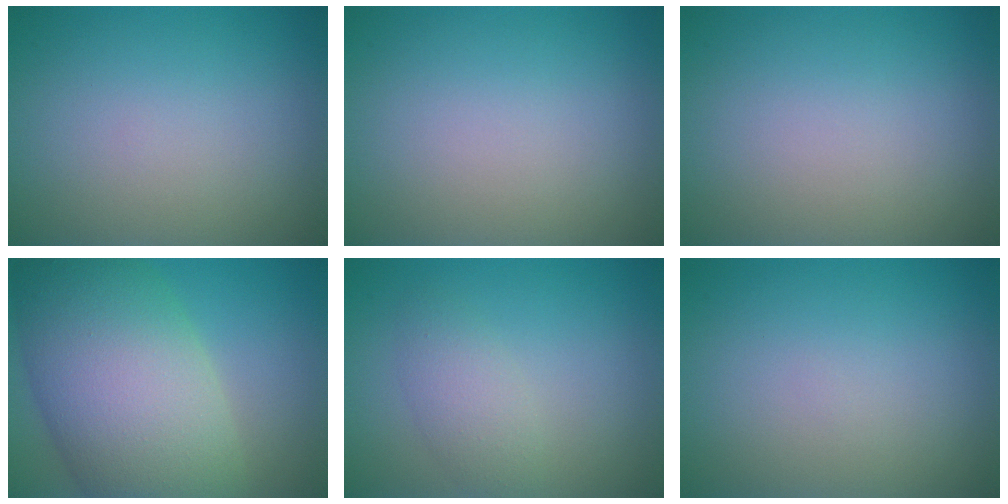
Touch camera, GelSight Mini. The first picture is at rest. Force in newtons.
{"total": 0.0}
{"total": 0.0}
{"total": 13.4, "press": 13.4, "slide": 0.4}
{"total": 2.3, "press": 2.3, "slide": 0.1}
{"total": 0.0}